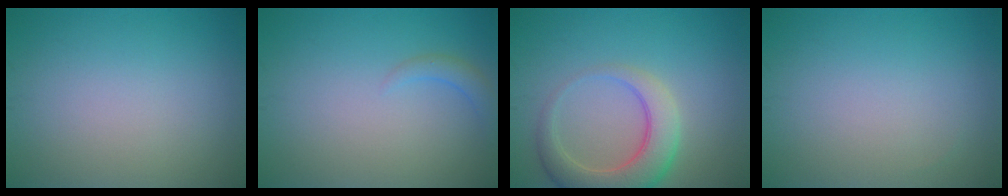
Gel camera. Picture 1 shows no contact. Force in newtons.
{"total": 1.4, "press": 1.4, "slide": 0.2}
{"total": 5.5, "press": 5.5, "slide": 0.5}
{"total": 0.0}